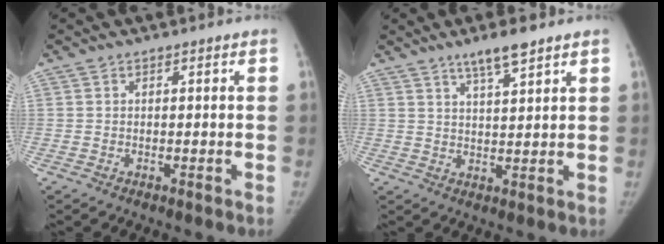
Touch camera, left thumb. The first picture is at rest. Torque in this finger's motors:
{"motor_torque": [0.03, 0.06, 0.63, -0.49, 0.02]}